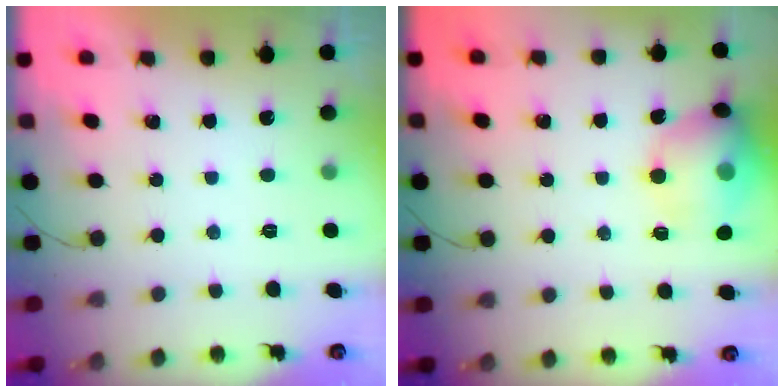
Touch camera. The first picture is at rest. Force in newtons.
{"total": 14.0, "press": 13.9, "slide": 2.0}